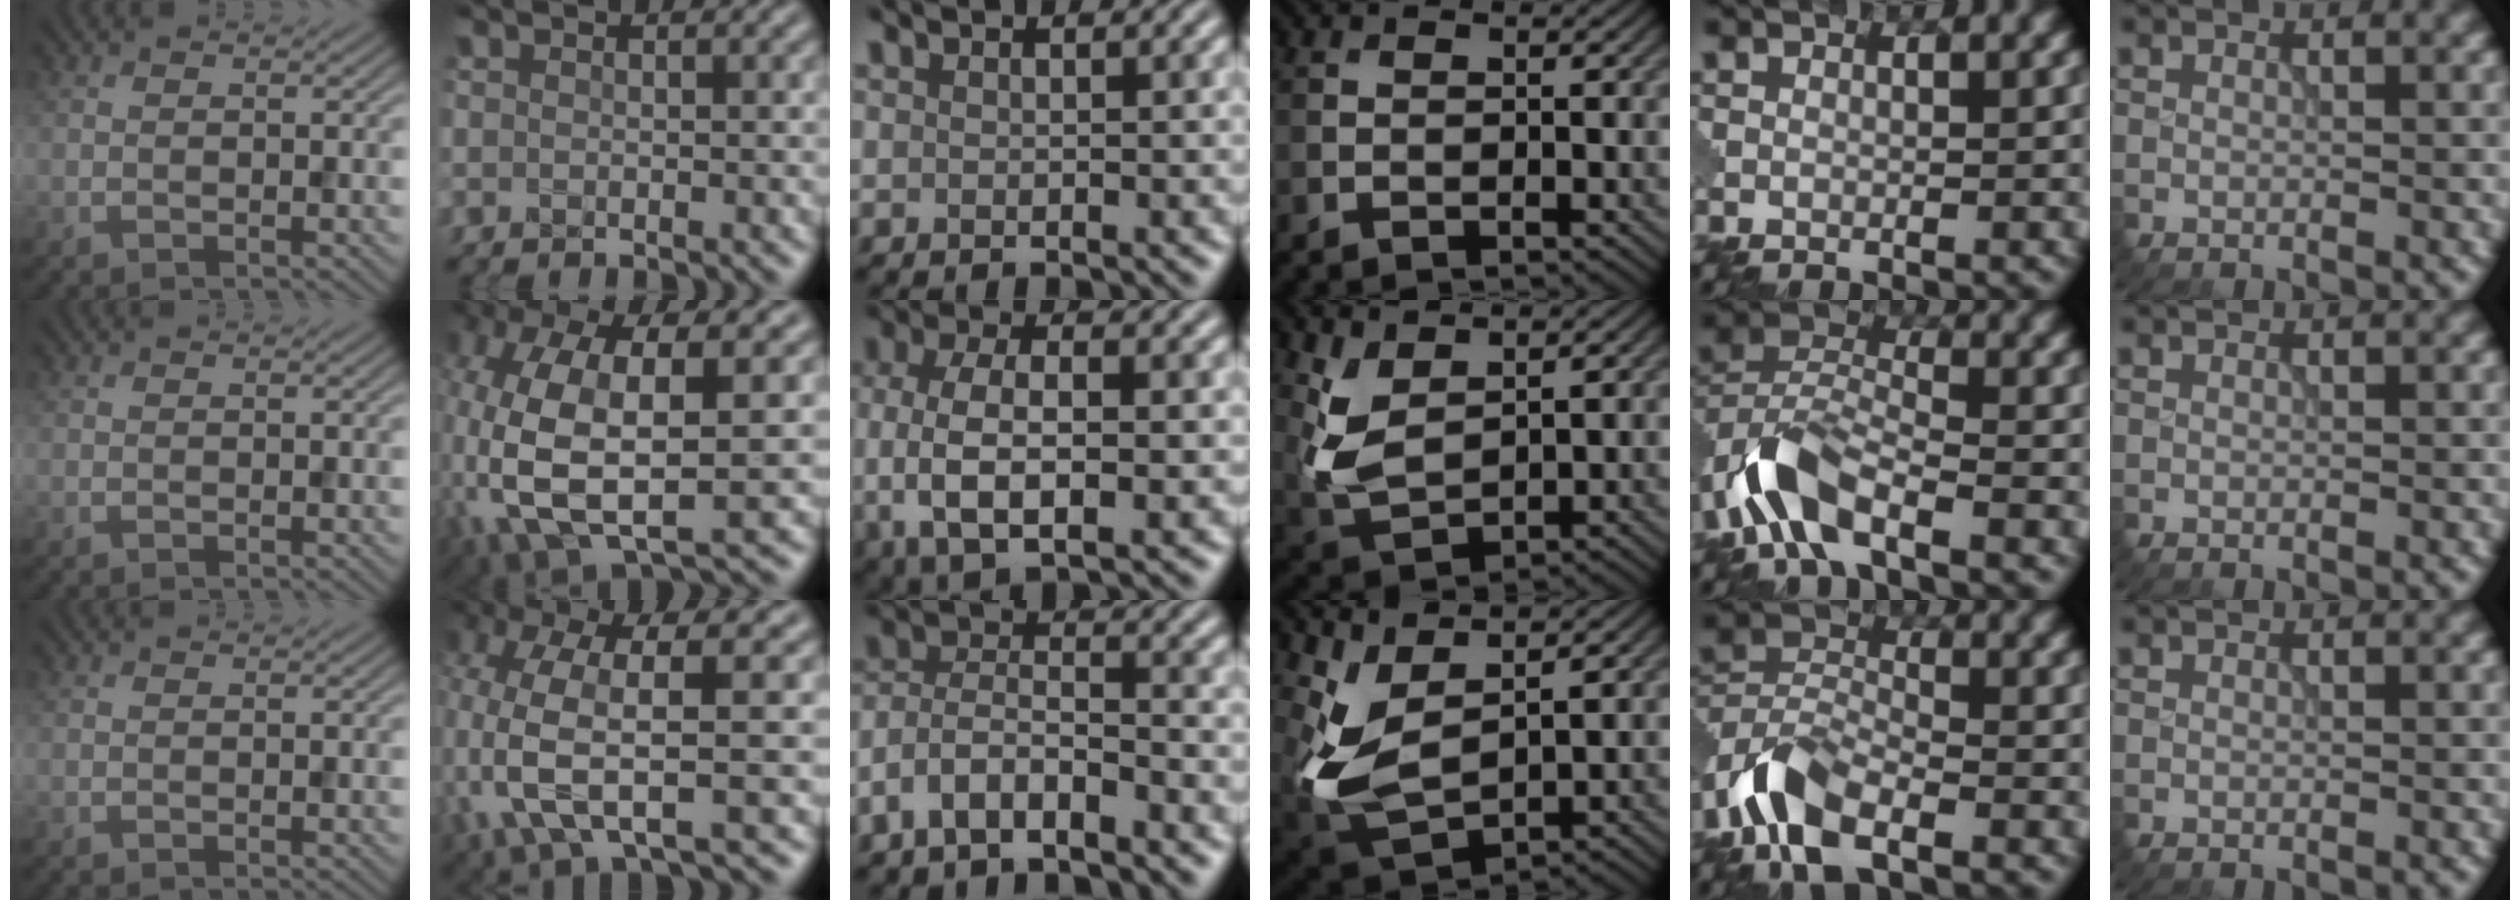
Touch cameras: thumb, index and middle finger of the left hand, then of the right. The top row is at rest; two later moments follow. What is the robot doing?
{"motion": "extract", "object": "pin"}